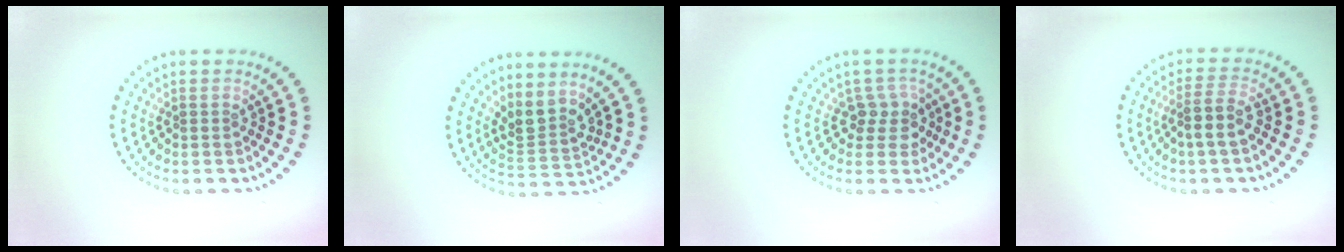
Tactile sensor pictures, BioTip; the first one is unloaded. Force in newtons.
{"total": 2.7, "press": 2.0, "slide": 1.8}
{"total": 2.5, "press": 2.0, "slide": 1.6}
{"total": 2.7, "press": 2.2, "slide": 1.5}